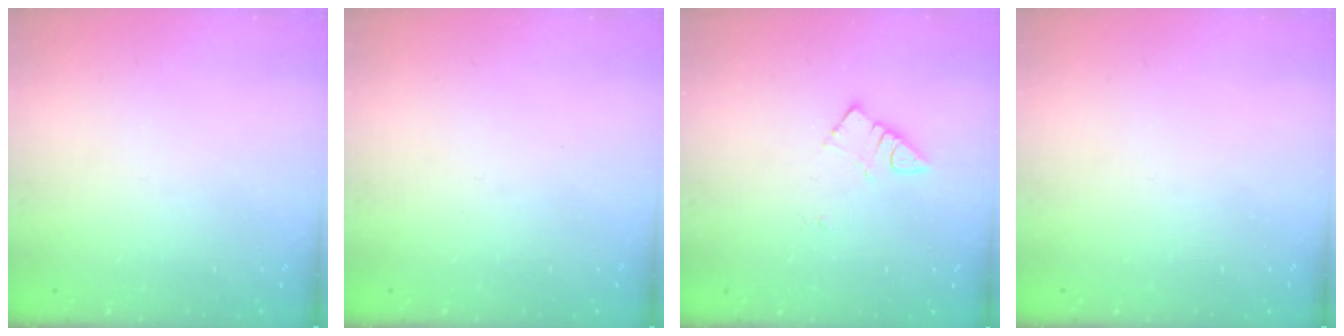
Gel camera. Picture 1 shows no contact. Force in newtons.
{"total": 0.0}
{"total": 2.8, "press": 2.7, "slide": 0.3}
{"total": 0.0}